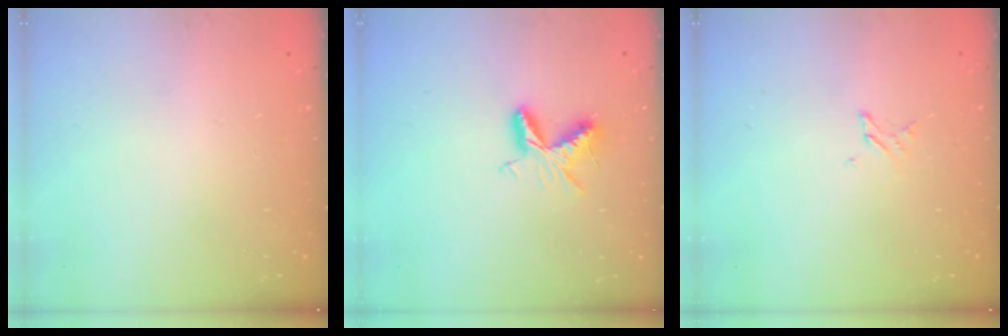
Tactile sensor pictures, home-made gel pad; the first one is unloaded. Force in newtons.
{"total": 6.2, "press": 6.2, "slide": 0.7}
{"total": 1.2, "press": 1.2, "slide": 0.1}